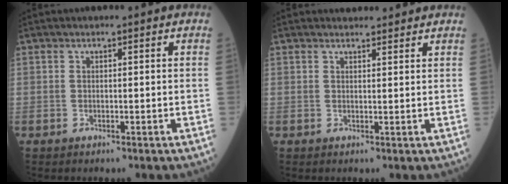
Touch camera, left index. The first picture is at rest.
{"total": 3.2, "force": [3.1, 0.8, 0.4], "torque": [-0.010, 0.011, 0.039]}